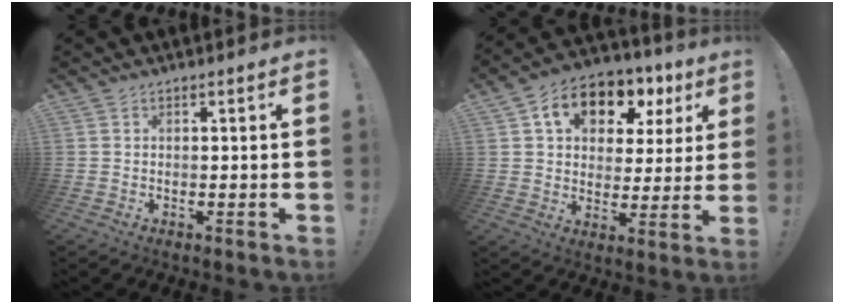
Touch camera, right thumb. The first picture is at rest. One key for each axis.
{"total": 12.7, "fx": 6.6, "fy": 8.4, "fz": 6.8, "tx": -0.100, "ty": -0.035, "tz": 0.116}